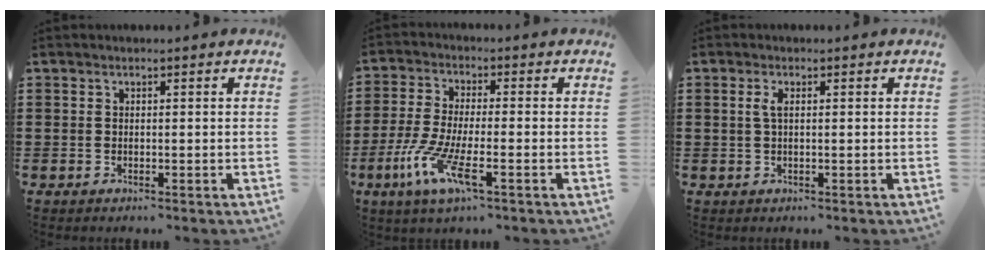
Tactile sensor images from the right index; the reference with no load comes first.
{"total": 8.1, "force": [-3.9, 1.9, 6.8], "torque": [-0.159, -0.014, -0.075]}
{"total": 1.7, "force": [0.3, 0.5, 1.6], "torque": [-0.033, 0.003, 0.004]}